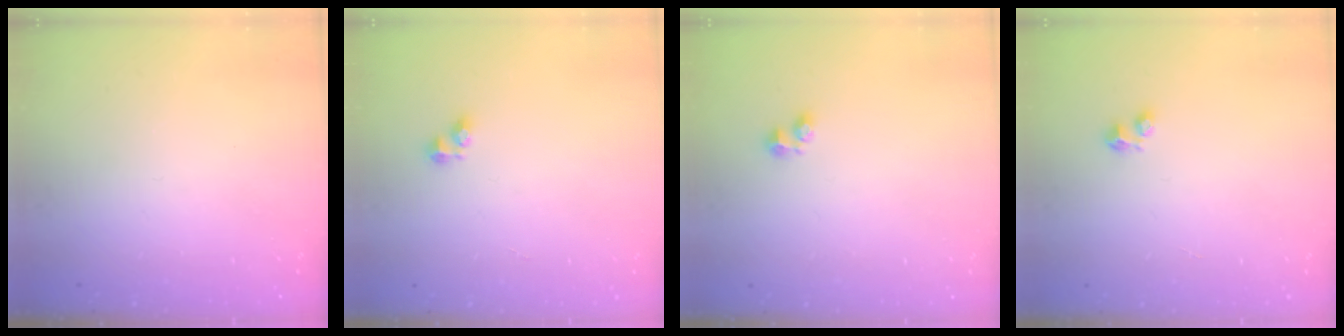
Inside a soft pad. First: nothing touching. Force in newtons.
{"total": 3.5, "press": 3.5, "slide": 0.4}
{"total": 1.9, "press": 1.8, "slide": 0.5}
{"total": 2.9, "press": 2.8, "slide": 0.6}